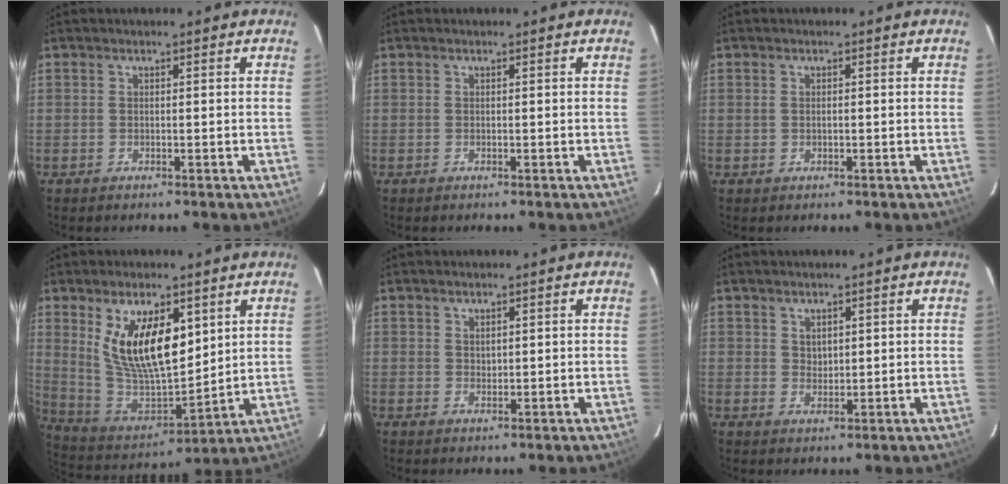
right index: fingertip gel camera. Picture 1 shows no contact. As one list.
[{"total": 0.0}, {"total": 0.7, "force": [0.0, 0.4, 0.5], "torque": [-0.008, 0.003, 0.001]}, {"total": 16.4, "force": [6.3, 7.2, 13.4], "torque": [-0.249, -0.009, 0.135]}, {"total": 1.3, "force": [0.9, 0.8, 0.4], "torque": [-0.002, 0.002, 0.017]}, {"total": 2.2, "force": [1.3, 1.6, 0.8], "torque": [-0.008, 0.002, 0.026]}]